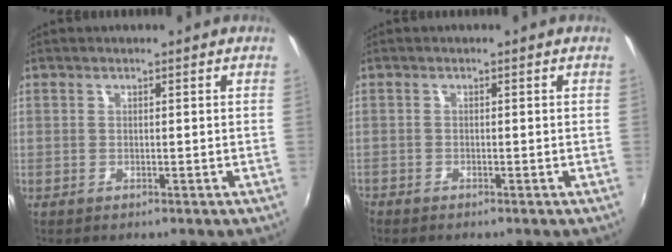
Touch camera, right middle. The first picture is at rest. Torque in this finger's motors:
{"motor_torque": [0.20, -0.20, 0.08, 0.07]}